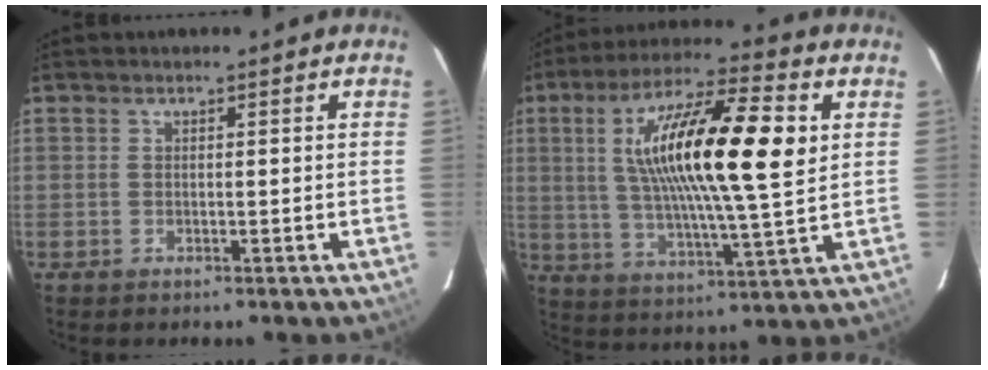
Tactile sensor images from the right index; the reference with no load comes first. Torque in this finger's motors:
{"motor_torque": [0.99, -0.04, 1.05, 0.21]}